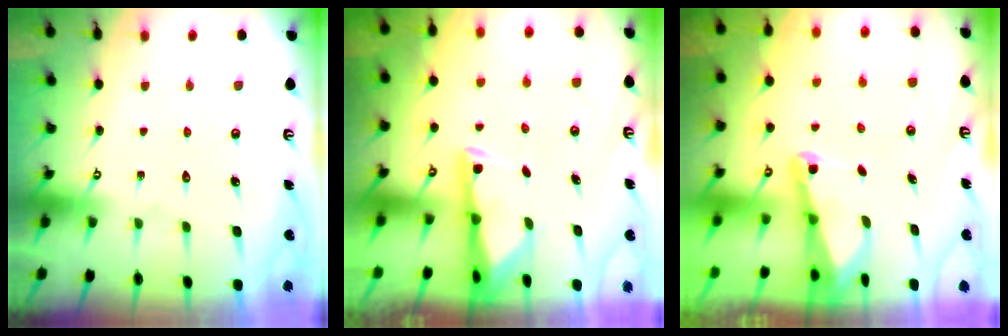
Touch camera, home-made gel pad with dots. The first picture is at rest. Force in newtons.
{"total": 3.0, "press": 2.9, "slide": 0.6}
{"total": 2.2, "press": 2.2, "slide": 0.3}